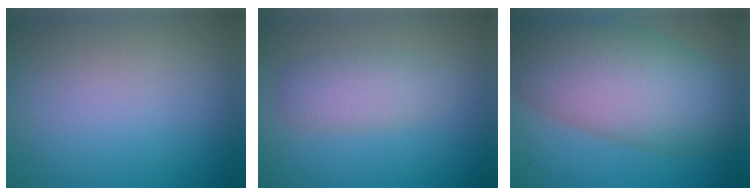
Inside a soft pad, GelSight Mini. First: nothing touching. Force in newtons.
{"total": 3.0, "press": 3.0, "slide": 0.1}
{"total": 11.6, "press": 11.6, "slide": 0.3}